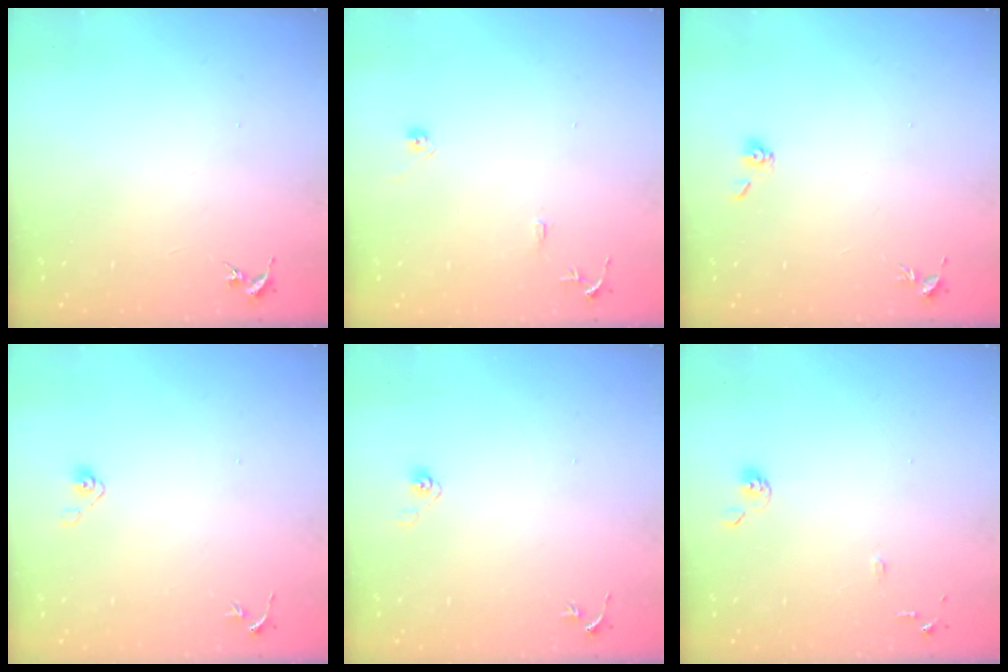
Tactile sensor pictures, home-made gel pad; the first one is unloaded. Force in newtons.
{"total": 9.1, "press": 9.1, "slide": 0.8}
{"total": 5.3, "press": 5.2, "slide": 1.1}
{"total": 3.9, "press": 3.4, "slide": 1.9}
{"total": 3.6, "press": 2.9, "slide": 2.0}
{"total": 7.0, "press": 7.0, "slide": 0.7}